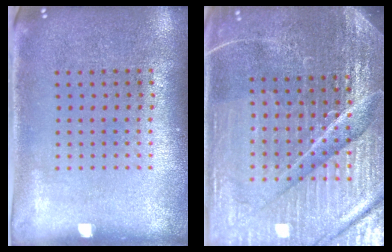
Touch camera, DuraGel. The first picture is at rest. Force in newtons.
{"total": 6.2, "press": 5.6, "slide": 2.7}